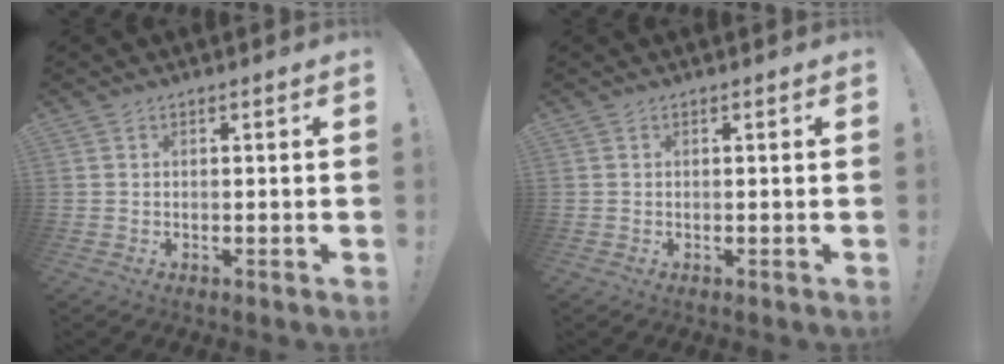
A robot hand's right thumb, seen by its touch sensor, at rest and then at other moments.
{"total": 0.0}